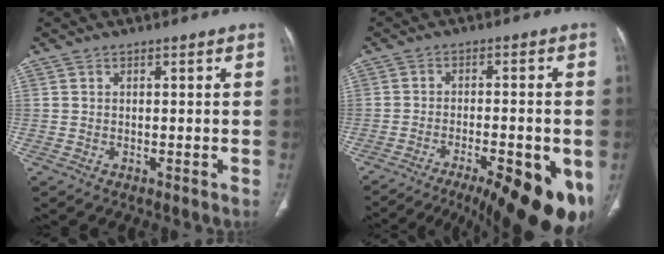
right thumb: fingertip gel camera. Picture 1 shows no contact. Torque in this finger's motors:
{"motor_torque": [0.46, 1.19, 0.17, -0.13, 0.14]}